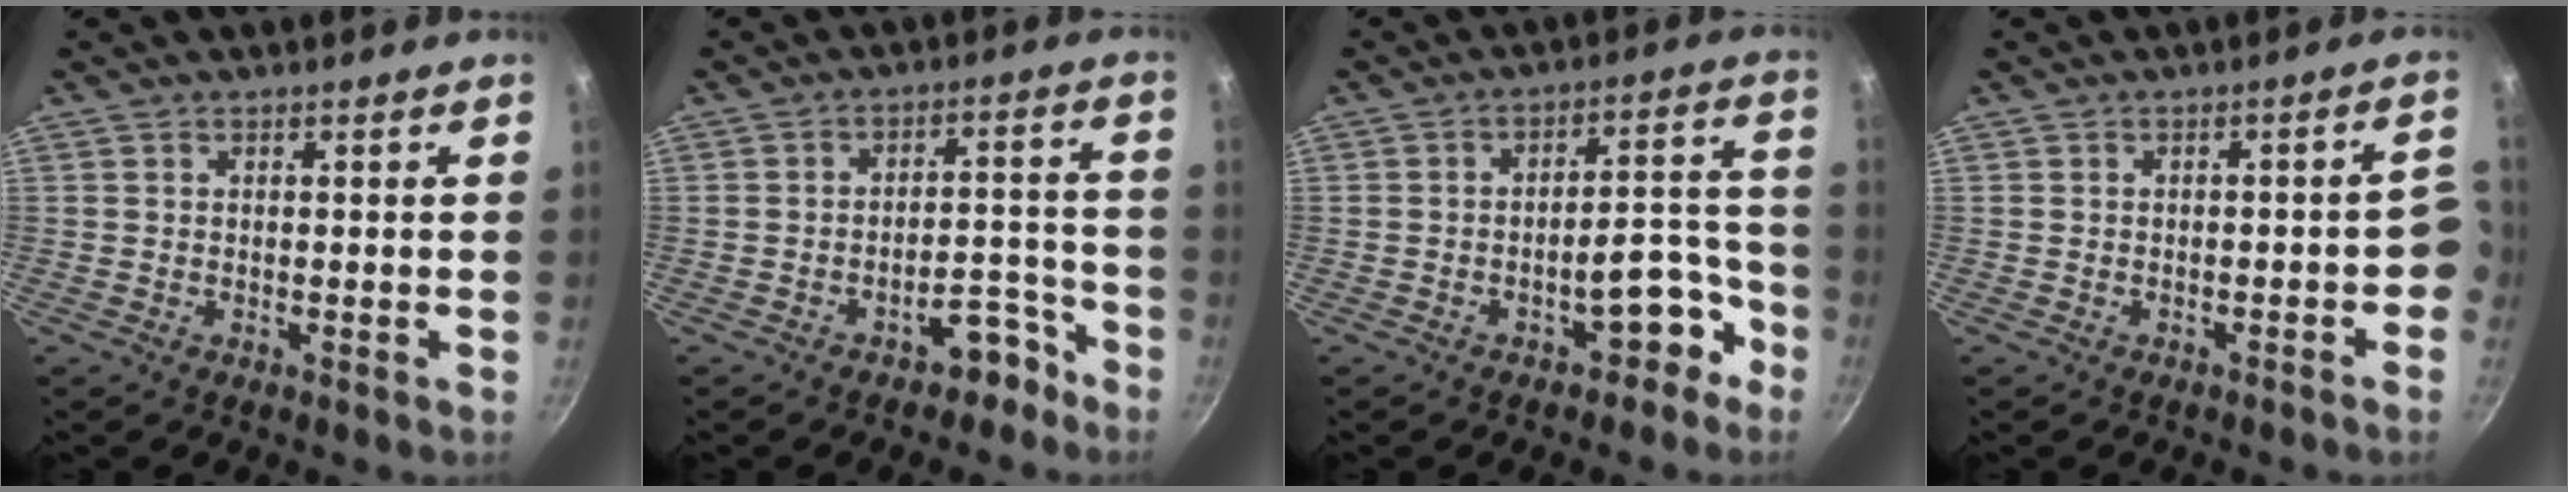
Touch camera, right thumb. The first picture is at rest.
{"total": 6.6, "force": [-4.5, 3.3, 3.4], "torque": [-0.008, 0.067, -0.047]}
{"total": 8.9, "force": [-4.8, 4.5, 6.0], "torque": [-0.033, 0.071, -0.052]}
{"total": 4.3, "force": [-1.6, 1.8, 3.6], "torque": [-0.019, 0.037, -0.016]}